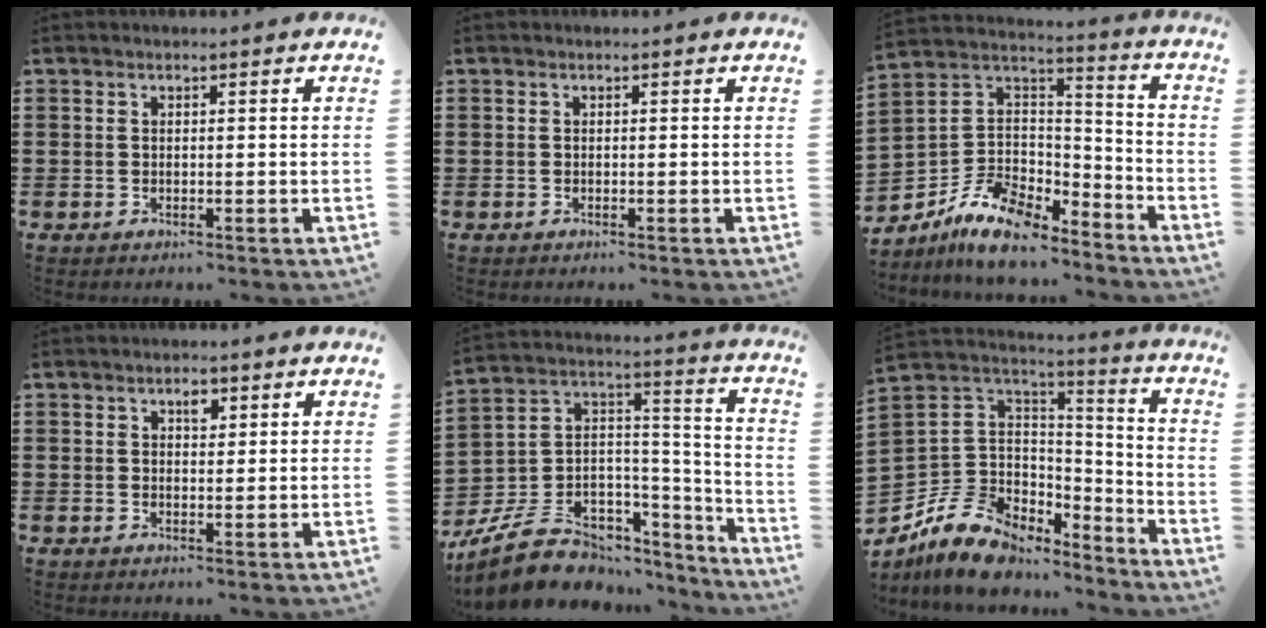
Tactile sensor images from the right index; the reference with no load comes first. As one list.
[{"total": 0.0}, {"total": 10.0, "force": [-7.5, 5.4, 3.9], "torque": [-0.100, 0.021, -0.146]}, {"total": 2.1, "force": [1.0, 1.1, 1.5], "torque": [-0.017, -0.001, 0.014]}, {"total": 11.2, "force": [-7.7, 6.6, 4.9], "torque": [-0.111, 0.018, -0.137]}, {"total": 10.4, "force": [-6.4, 7.6, 3.4], "torque": [-0.106, 0.012, -0.119]}]